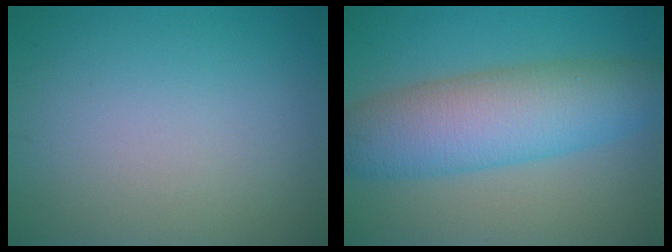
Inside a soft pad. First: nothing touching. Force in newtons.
{"total": 8.3, "press": 8.2, "slide": 0.4}